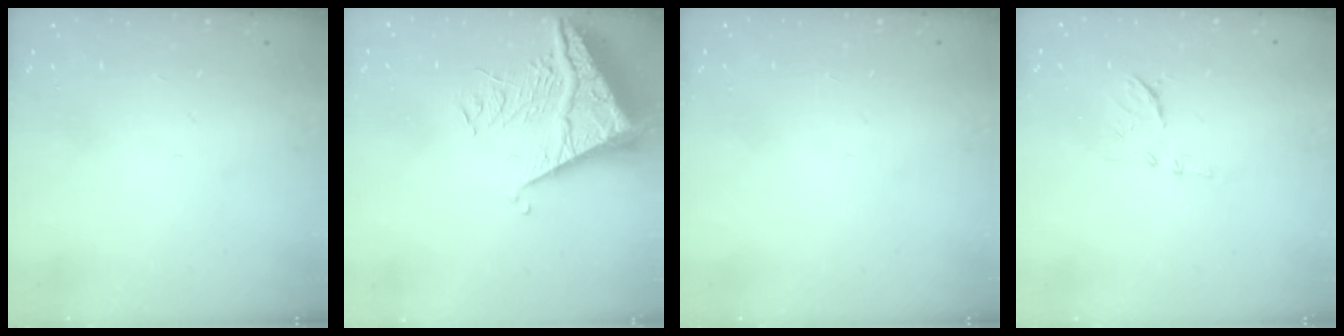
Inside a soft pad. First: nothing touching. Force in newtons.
{"total": 8.8, "press": 8.7, "slide": 0.8}
{"total": 0.0}
{"total": 7.5, "press": 7.5, "slide": 0.8}